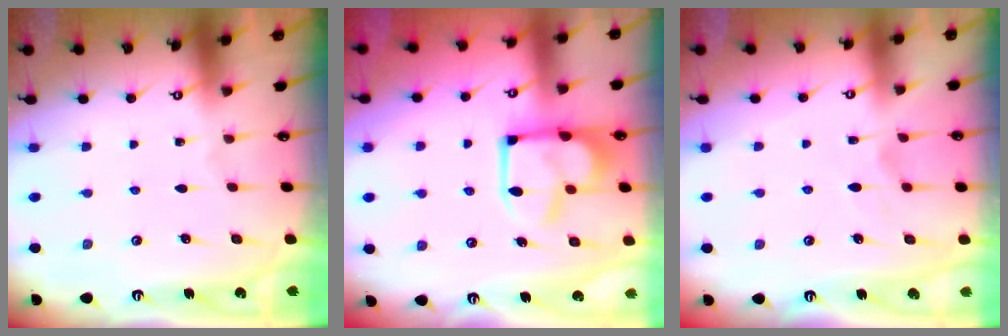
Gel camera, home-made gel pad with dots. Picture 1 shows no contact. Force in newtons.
{"total": 5.8, "press": 5.8, "slide": 1.0}
{"total": 1.6, "press": 1.1, "slide": 1.2}